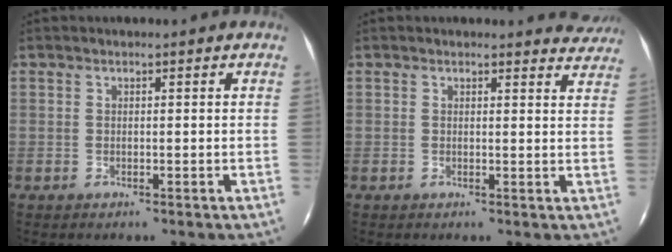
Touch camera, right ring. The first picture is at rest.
{"total": 6.6, "force": [6.4, 1.3, 0.6], "torque": [0.000, 0.008, 0.062]}